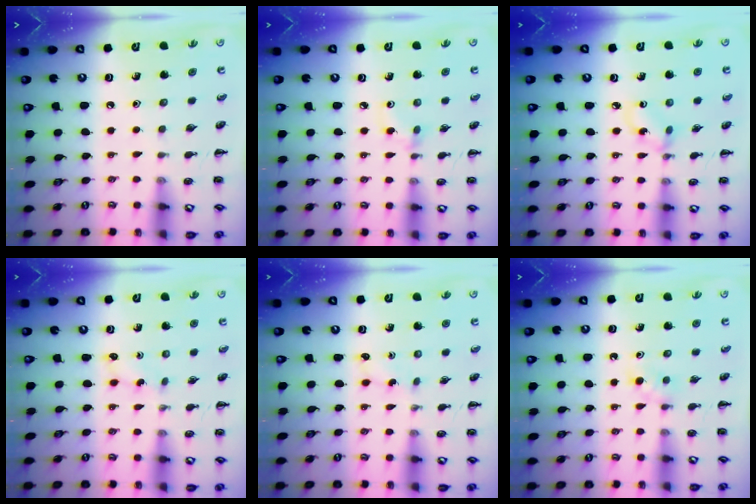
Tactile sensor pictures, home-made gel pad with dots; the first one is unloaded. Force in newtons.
{"total": 2.6, "press": 2.4, "slide": 1.1}
{"total": 1.8, "press": 1.7, "slide": 0.6}
{"total": 2.6, "press": 2.5, "slide": 0.8}
{"total": 2.7, "press": 2.5, "slide": 0.9}
{"total": 2.7, "press": 2.5, "slide": 1.0}